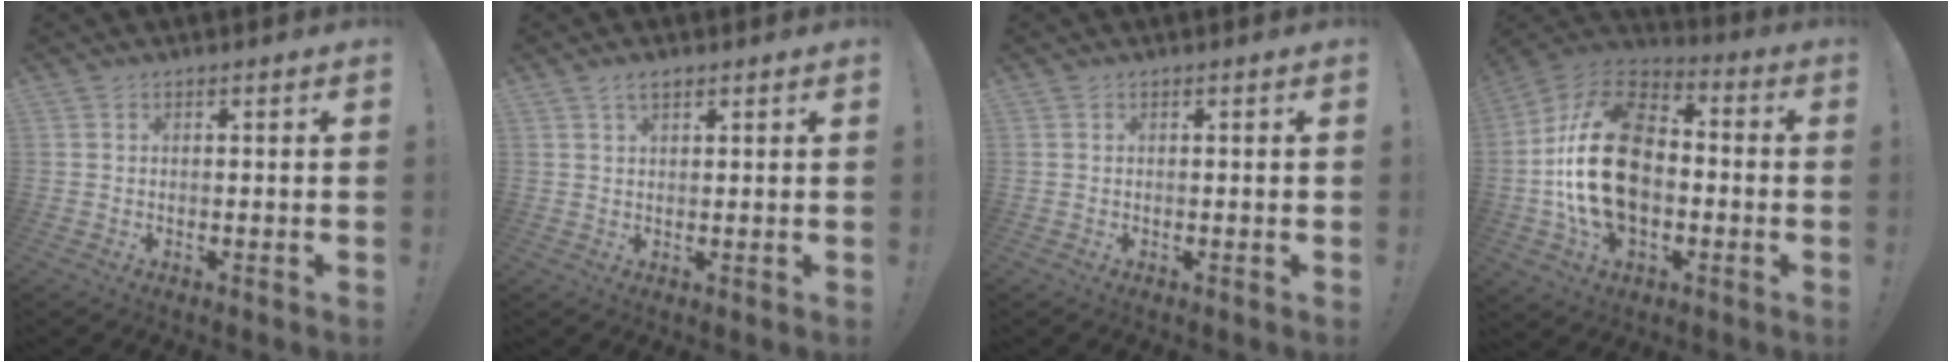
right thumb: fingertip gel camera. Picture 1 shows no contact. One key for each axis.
{"total": 2.4, "fx": 1.5, "fy": 1.0, "fz": 1.6, "tx": -0.031, "ty": -0.002, "tz": 0.027}
{"total": 0.0}
{"total": 26.2, "fx": -1.1, "fy": 17.2, "fz": 19.7, "tx": -0.376, "ty": 0.033, "tz": -0.007}